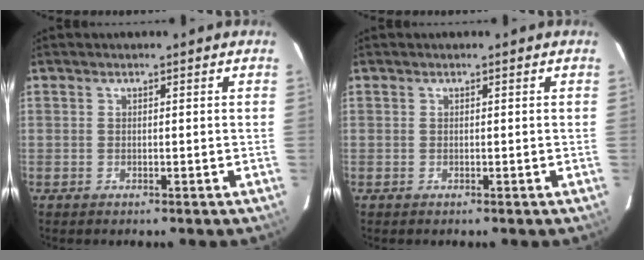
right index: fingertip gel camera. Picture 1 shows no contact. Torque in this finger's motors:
{"motor_torque": [0.00, 0.00, 0.00, 0.00]}